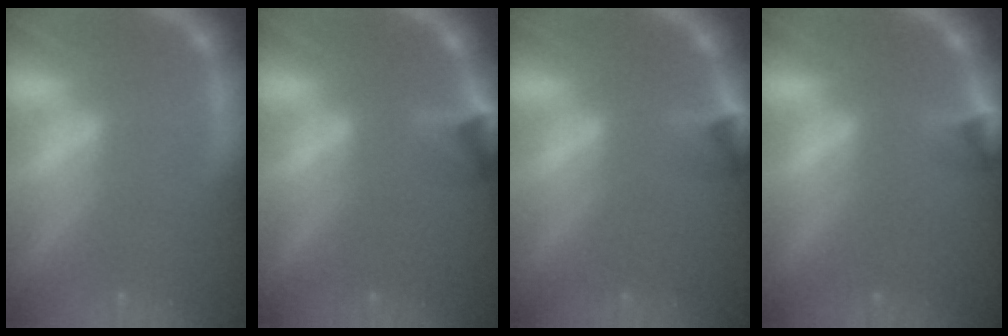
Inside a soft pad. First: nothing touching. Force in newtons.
{"total": 2.9}
{"total": 2.4}
{"total": 1.9}